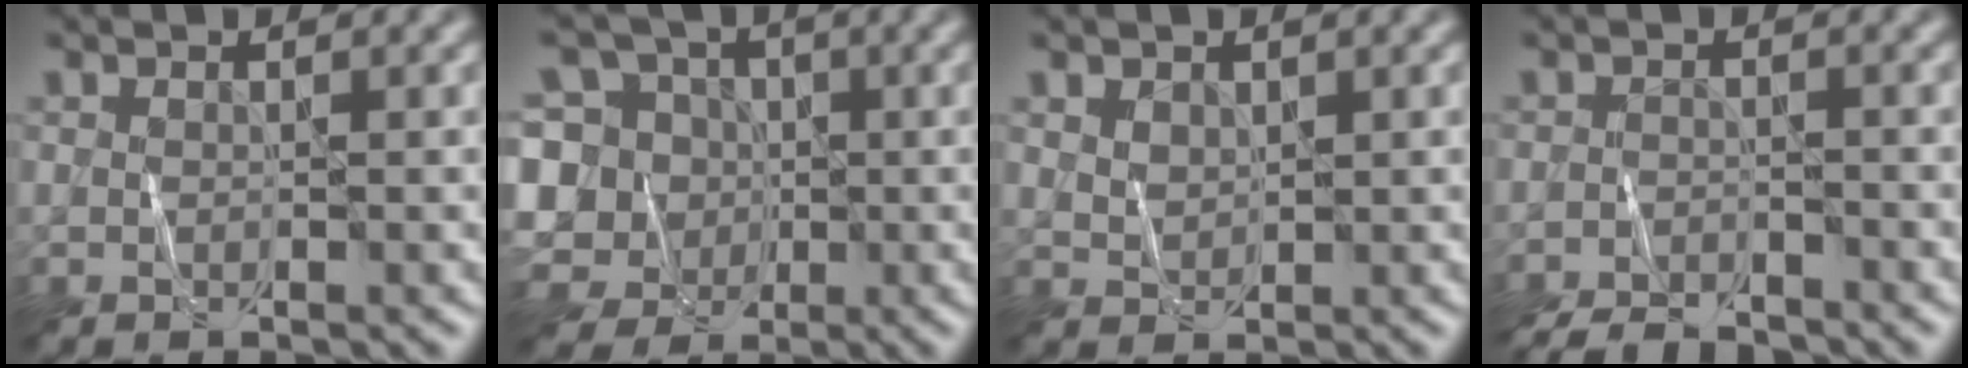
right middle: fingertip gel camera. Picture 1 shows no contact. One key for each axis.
{"total": 11.5, "fx": -1.0, "fy": 10.7, "fz": 4.1, "tx": -0.118, "ty": 0.029, "tz": -0.043}
{"total": 1.4, "fx": 1.0, "fy": 0.9, "fz": 0.4, "tx": -0.009, "ty": 0.000, "tz": 0.022}
{"total": 4.4, "fx": -4.2, "fy": 0.7, "fz": 1.2, "tx": -0.021, "ty": -0.008, "tz": -0.075}